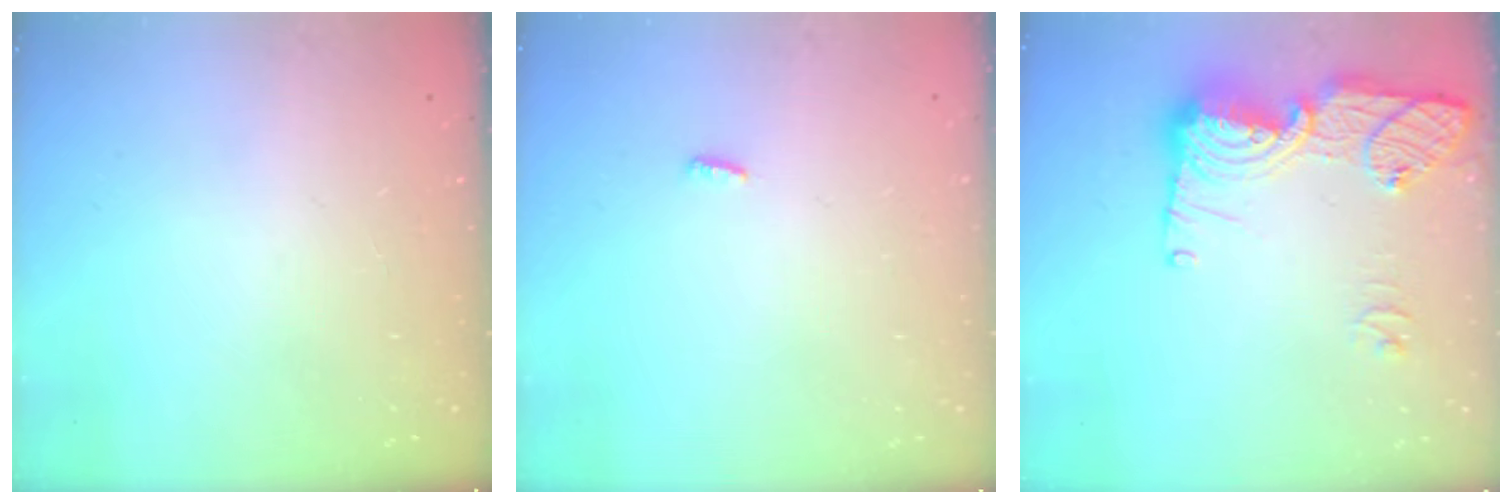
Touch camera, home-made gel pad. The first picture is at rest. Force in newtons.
{"total": 3.0, "press": 2.9, "slide": 0.8}
{"total": 15.6, "press": 15.6, "slide": 1.3}